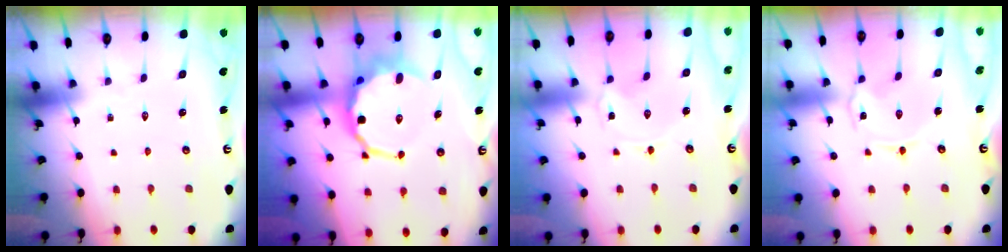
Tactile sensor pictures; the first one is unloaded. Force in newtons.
{"total": 9.4, "press": 9.0, "slide": 2.8}
{"total": 0.0}
{"total": 0.6, "press": 0.6, "slide": 0.2}